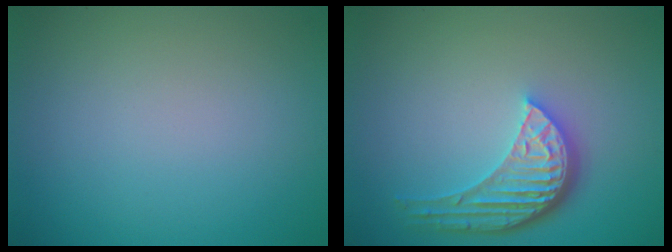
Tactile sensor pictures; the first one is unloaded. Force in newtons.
{"total": 5.3, "press": 3.9, "slide": 3.5}